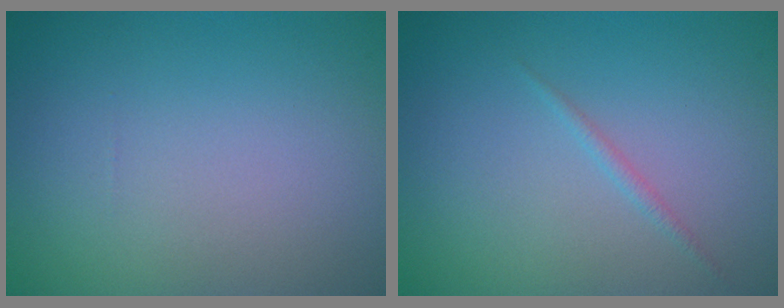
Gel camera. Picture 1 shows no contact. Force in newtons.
{"total": 0.7, "press": 0.7, "slide": 0.0}